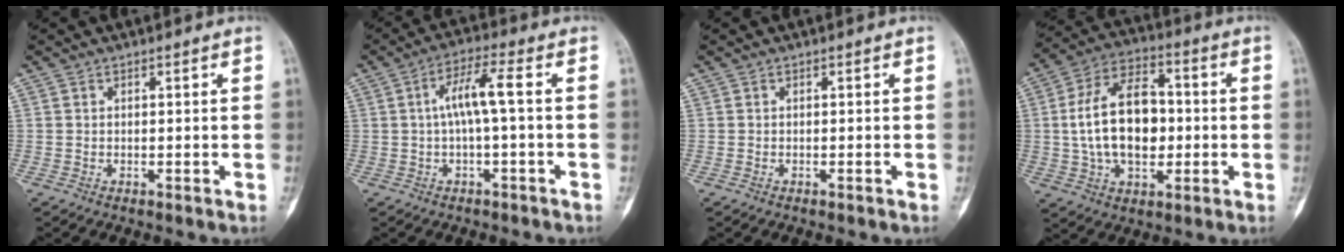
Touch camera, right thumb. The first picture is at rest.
{"total": 6.3, "force": [0.0, 0.9, 6.2], "torque": [-0.130, 0.028, -0.003]}
{"total": 0.0}
{"total": 17.0, "force": [-0.2, 10.4, 13.4], "torque": [-0.217, 0.026, -0.004]}